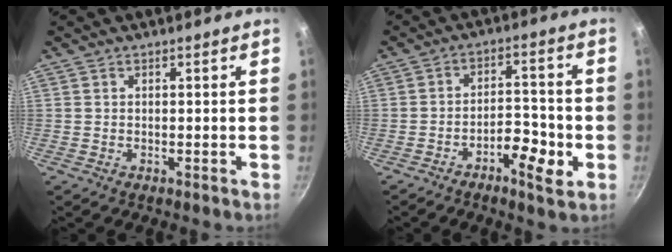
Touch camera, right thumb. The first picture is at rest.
{"total": 8.0, "force": [-3.4, 3.0, 6.6], "torque": [-0.093, 0.027, -0.055]}